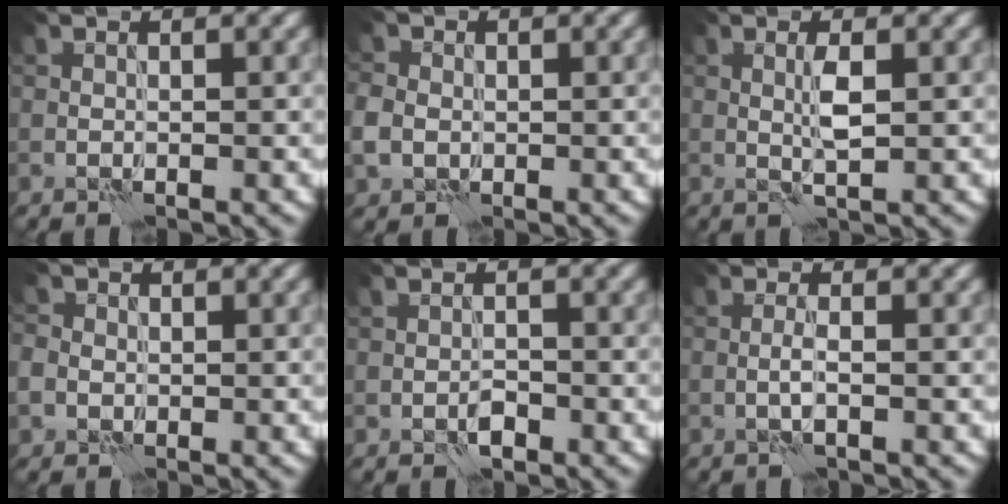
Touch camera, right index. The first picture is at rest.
{"total": 2.4, "force": [-0.2, 2.2, 0.9], "torque": [-0.022, -0.002, -0.007]}
{"total": 1.7, "force": [0.5, 0.2, 1.6], "torque": [-0.035, 0.002, 0.009]}
{"total": 2.2, "force": [0.0, 2.1, 0.6], "torque": [-0.002, 0.005, -0.007]}
{"total": 0.9, "force": [-0.5, 0.5, 0.6], "torque": [-0.010, 0.002, -0.011]}
{"total": 1.0, "force": [-0.1, 0.1, 1.0], "torque": [-0.025, 0.002, -0.007]}